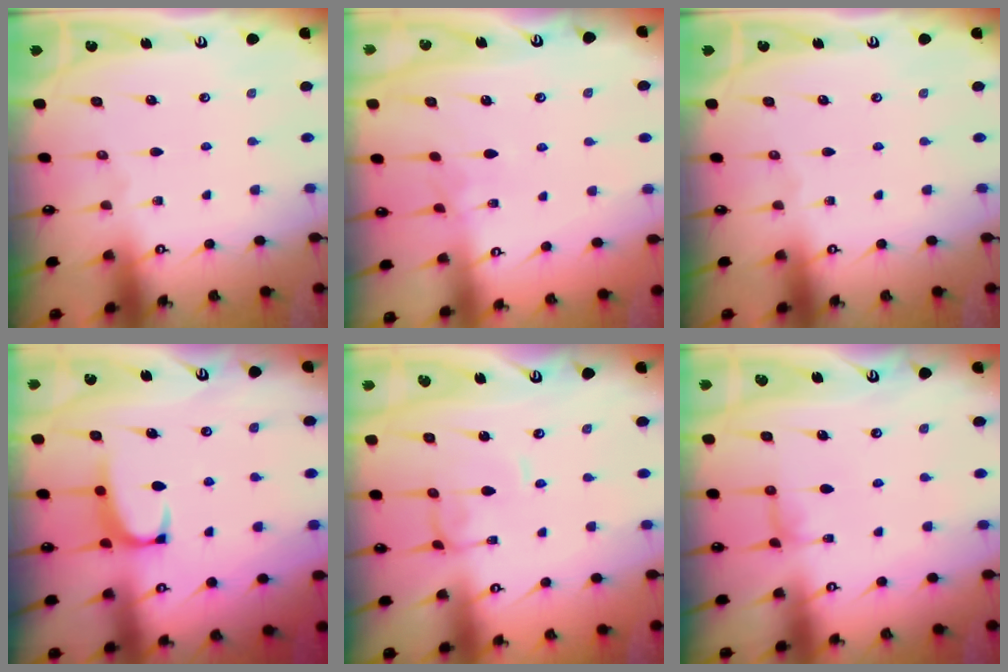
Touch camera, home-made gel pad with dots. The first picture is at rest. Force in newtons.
{"total": 2.5, "press": 2.5, "slide": 0.4}
{"total": 0.0}
{"total": 1.2, "press": 0.9, "slide": 0.7}
{"total": 1.4, "press": 1.4, "slide": 0.2}
{"total": 2.3, "press": 2.3, "slide": 0.0}